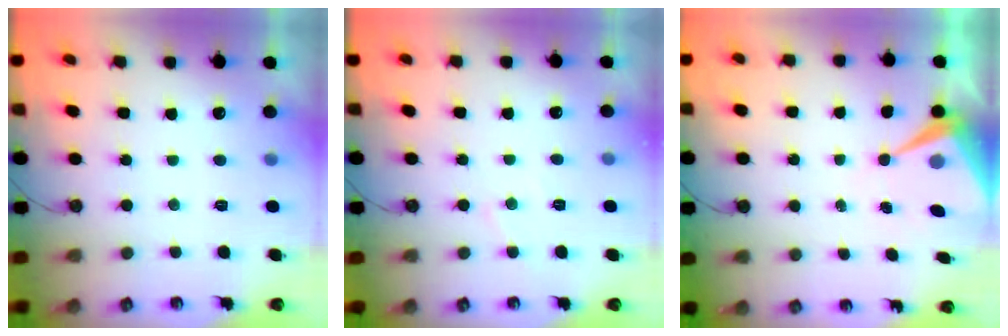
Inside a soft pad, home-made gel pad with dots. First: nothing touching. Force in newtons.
{"total": 4.8, "press": 4.7, "slide": 0.7}
{"total": 9.2, "press": 9.2, "slide": 0.7}